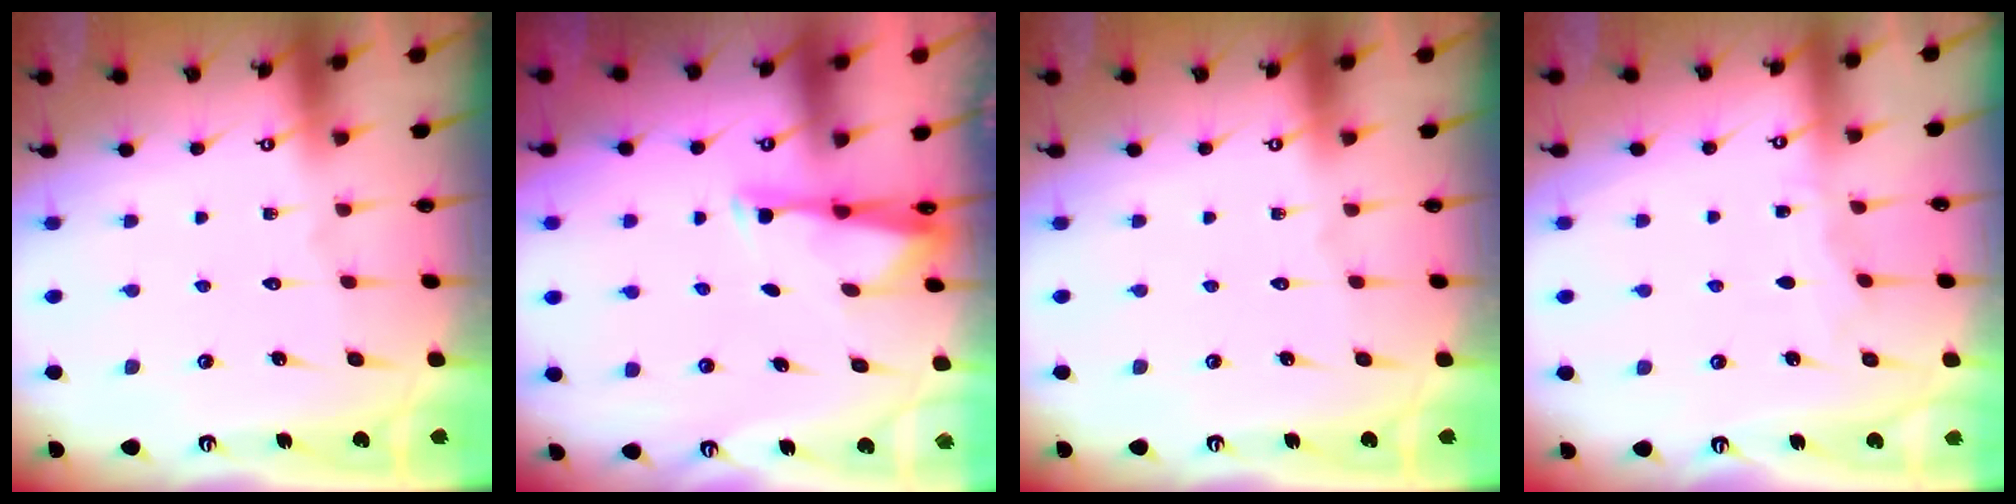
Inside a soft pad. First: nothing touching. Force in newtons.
{"total": 2.9, "press": 2.9, "slide": 0.6}
{"total": 0.0}
{"total": 2.5, "press": 2.5, "slide": 0.3}